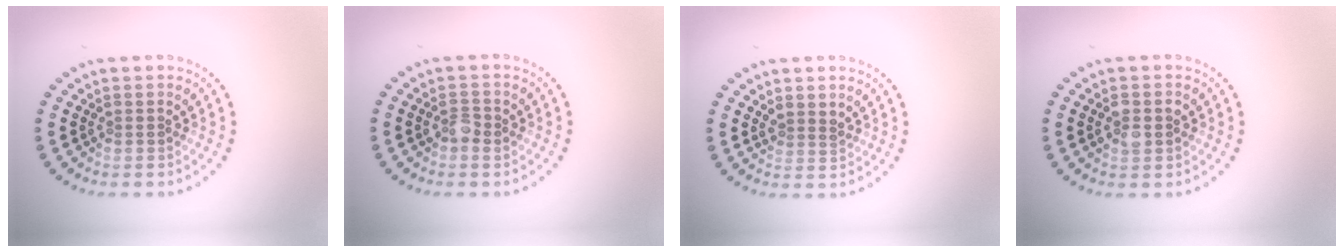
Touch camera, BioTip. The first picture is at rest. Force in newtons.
{"total": 1.4, "press": 1.4, "slide": 0.2}
{"total": 1.3, "press": 1.1, "slide": 0.7}
{"total": 2.4, "press": 2.4, "slide": 0.1}